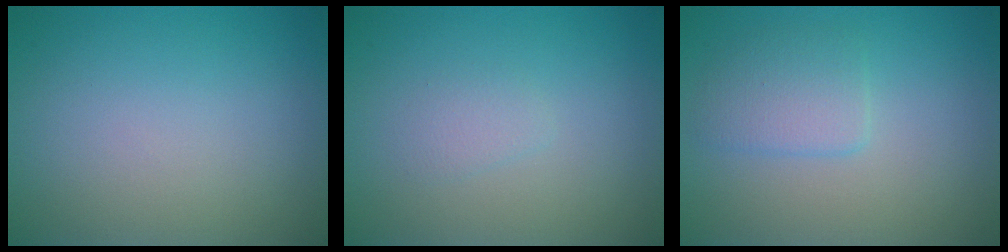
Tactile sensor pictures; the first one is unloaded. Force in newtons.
{"total": 0.9, "press": 0.9, "slide": 0.0}
{"total": 2.4, "press": 2.3, "slide": 0.2}